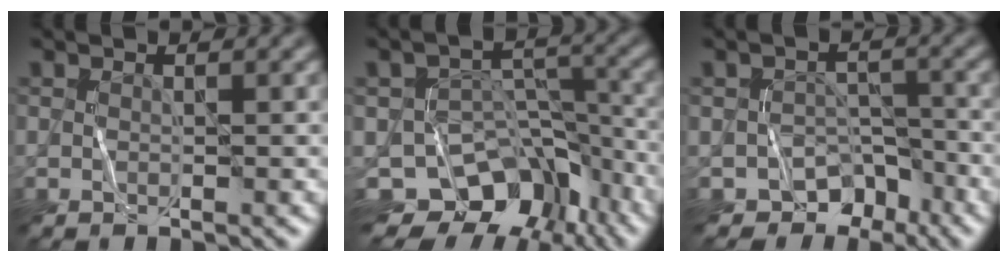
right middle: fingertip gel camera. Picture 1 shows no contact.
{"total": 10.8, "force": [-7.9, 6.4, 3.5], "torque": [-0.032, 0.003, -0.111]}
{"total": 5.2, "force": [-4.1, 3.1, 0.7], "torque": [0.016, -0.003, -0.056]}